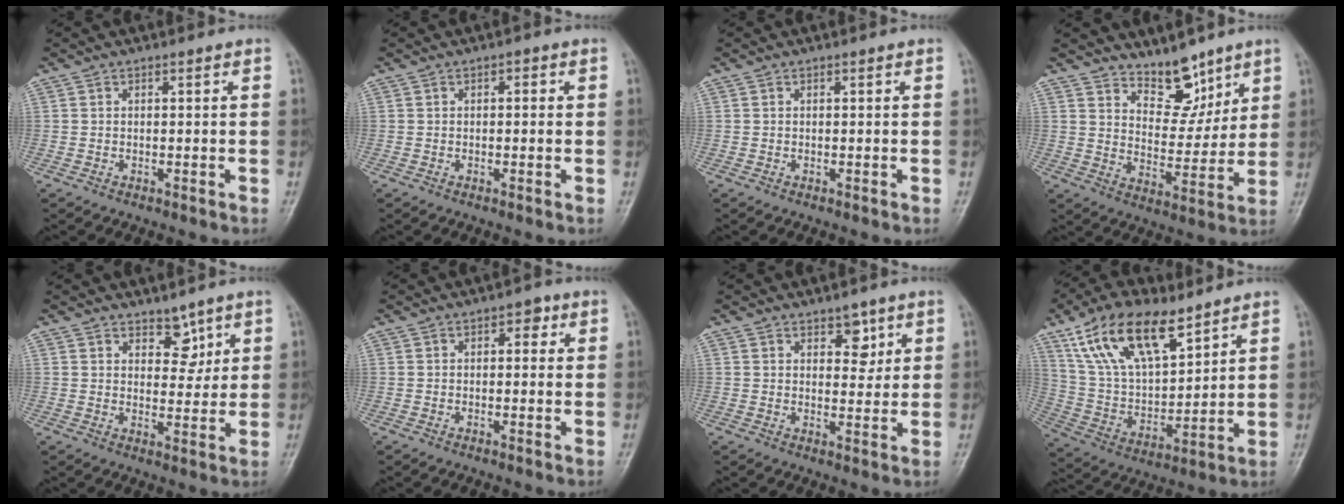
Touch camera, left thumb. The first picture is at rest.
{"total": 1.3, "force": [0.2, 0.8, 1.1], "torque": [-0.005, 0.003, -0.002]}
{"total": 0.0}
{"total": 9.3, "force": [7.2, 4.6, 3.8], "torque": [-0.021, -0.059, 0.127]}
{"total": 4.6, "force": [3.0, 2.8, 2.2], "torque": [0.001, -0.020, 0.046]}
{"total": 2.7, "force": [0.9, 1.7, 2.0], "torque": [-0.006, 0.003, 0.004]}
{"total": 4.5, "force": [2.4, 2.7, 2.7], "torque": [-0.008, -0.014, 0.033]}
{"total": 18.5, "force": [11.2, 8.3, 12.1], "torque": [-0.193, -0.036, 0.219]}